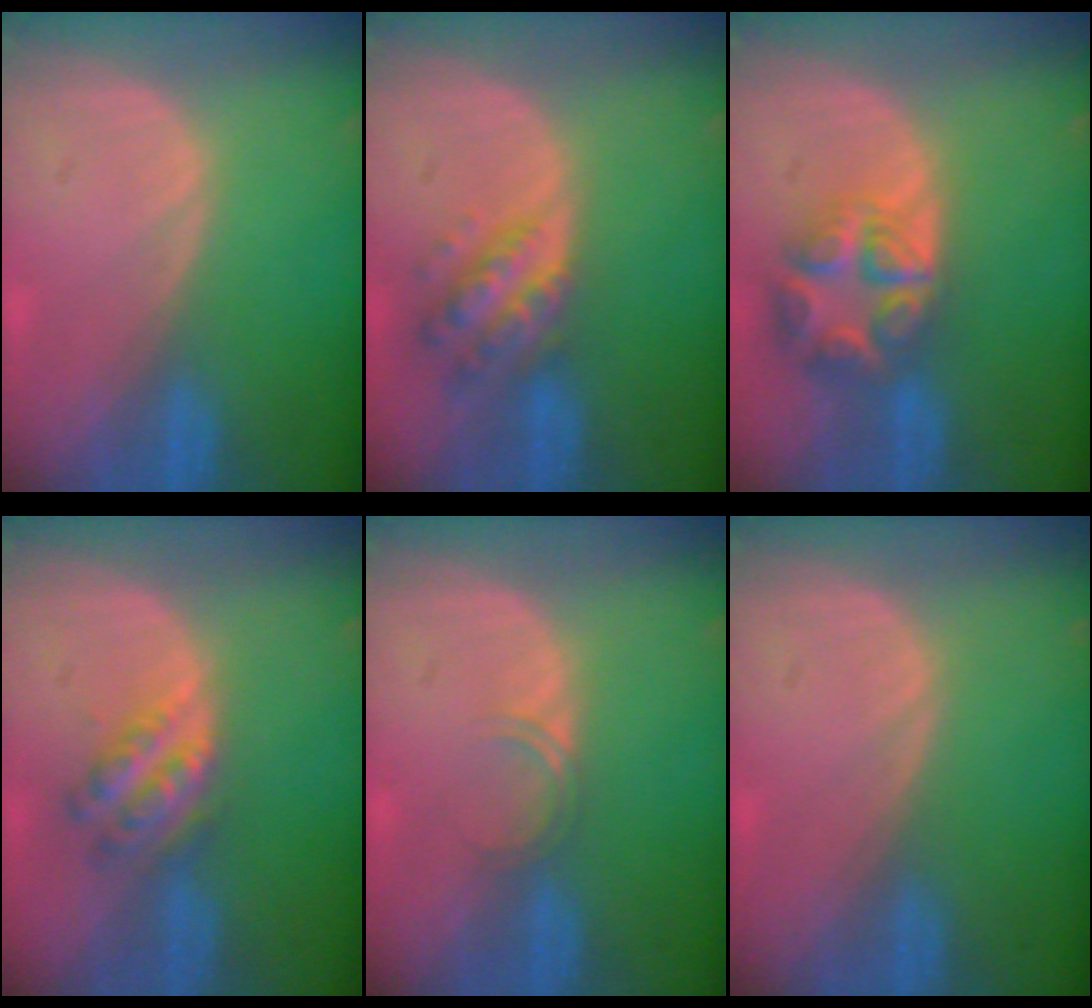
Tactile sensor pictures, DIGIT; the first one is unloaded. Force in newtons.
{"total": 6.4, "press": 5.8, "slide": 2.7}
{"total": 8.0, "press": 7.0, "slide": 3.9}
{"total": 5.3, "press": 4.9, "slide": 2.0}
{"total": 1.7, "press": 1.7, "slide": 0.3}
{"total": 0.0}